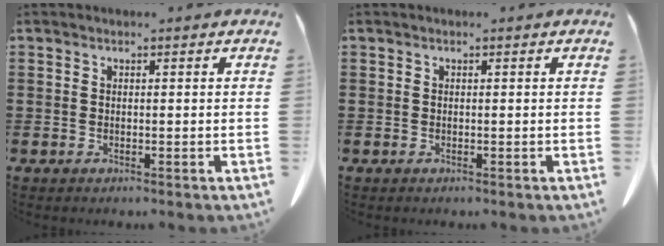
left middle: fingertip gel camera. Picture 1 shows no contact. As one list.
[{"total": 0.0}]